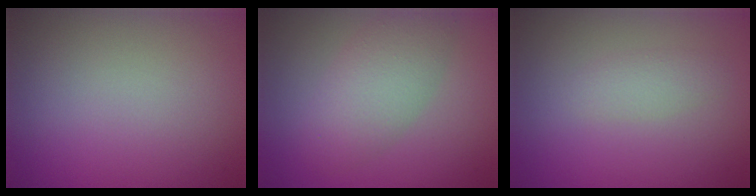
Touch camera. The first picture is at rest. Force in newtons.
{"total": 4.4, "press": 4.3, "slide": 0.4}
{"total": 1.4, "press": 1.4, "slide": 0.1}